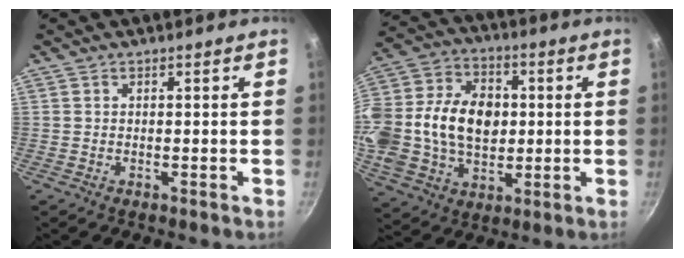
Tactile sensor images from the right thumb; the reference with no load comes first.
{"total": 26.1, "force": [0.9, 18.9, 18.0], "torque": [-0.364, 0.033, 0.015]}